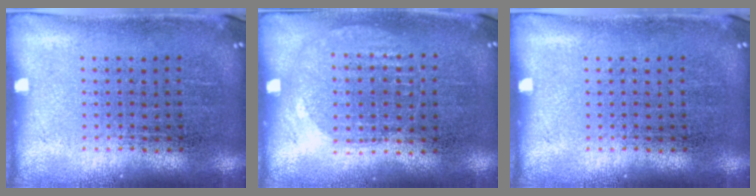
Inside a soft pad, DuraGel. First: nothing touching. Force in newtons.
{"total": 1.0, "press": 0.9, "slide": 0.4}
{"total": 0.0}